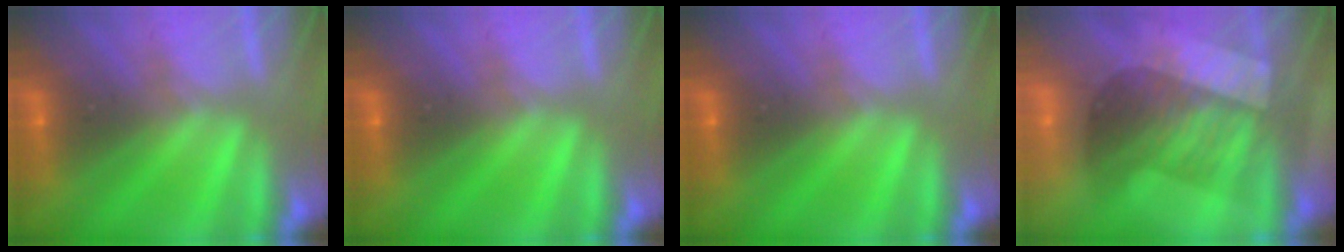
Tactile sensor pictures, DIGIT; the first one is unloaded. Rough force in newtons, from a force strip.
{"total": 0.0}
{"total": 0.0}
{"total": 3.3}